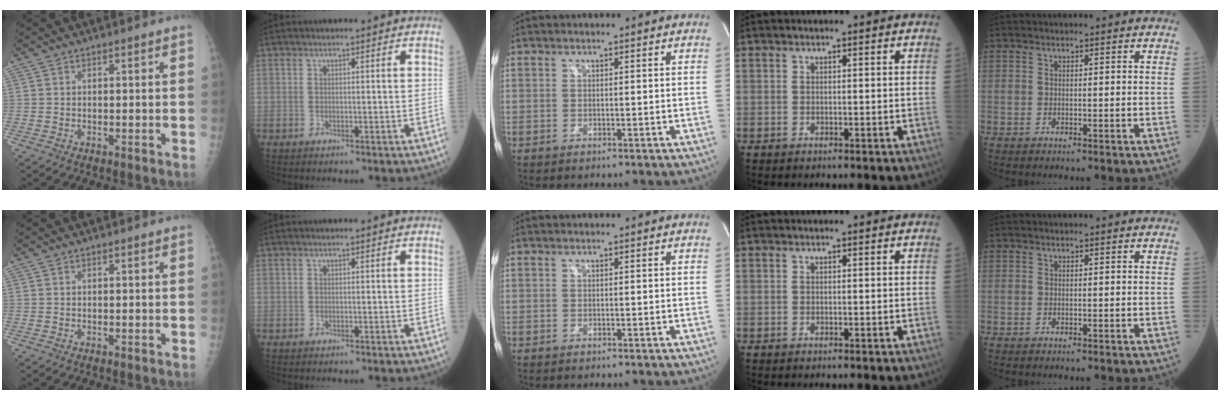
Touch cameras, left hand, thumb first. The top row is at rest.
{}